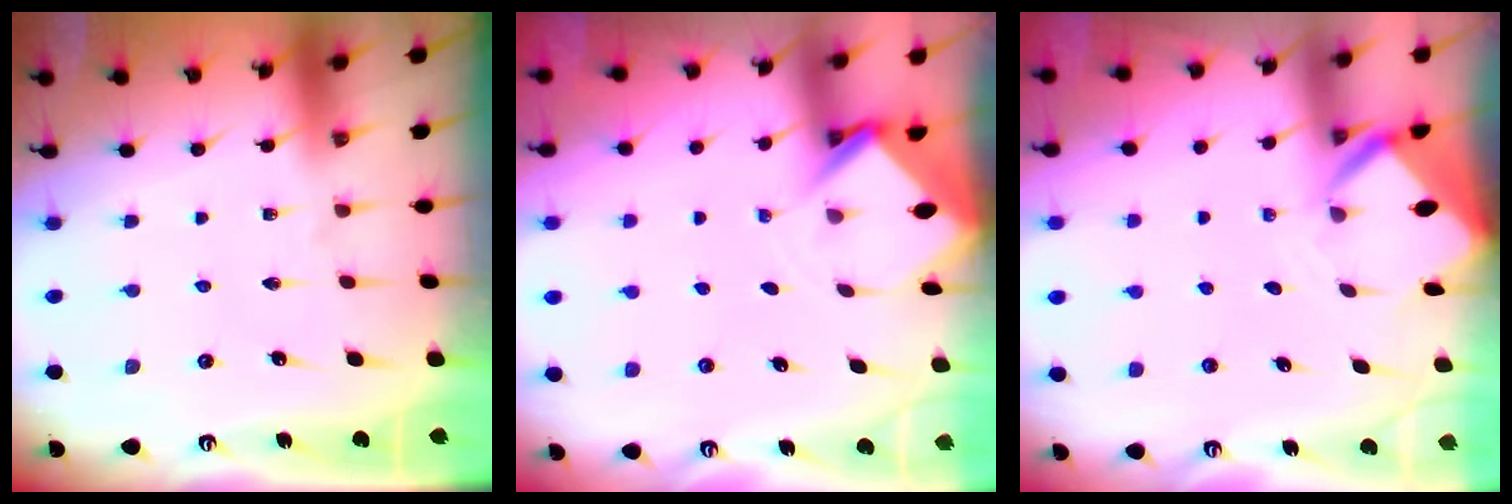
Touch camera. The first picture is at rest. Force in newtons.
{"total": 2.9, "press": 2.9, "slide": 0.2}
{"total": 3.0, "press": 3.0, "slide": 0.1}